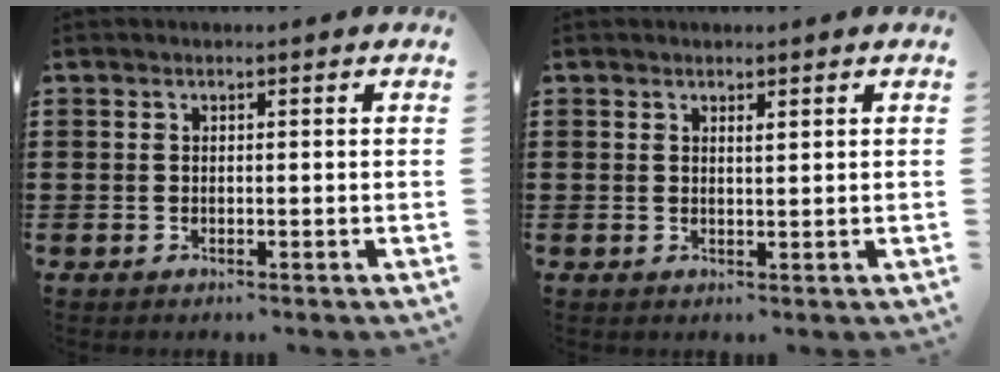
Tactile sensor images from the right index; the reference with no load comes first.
{"total": 0.9, "force": [0.7, 0.2, 0.5], "torque": [-0.012, 0.001, 0.012]}